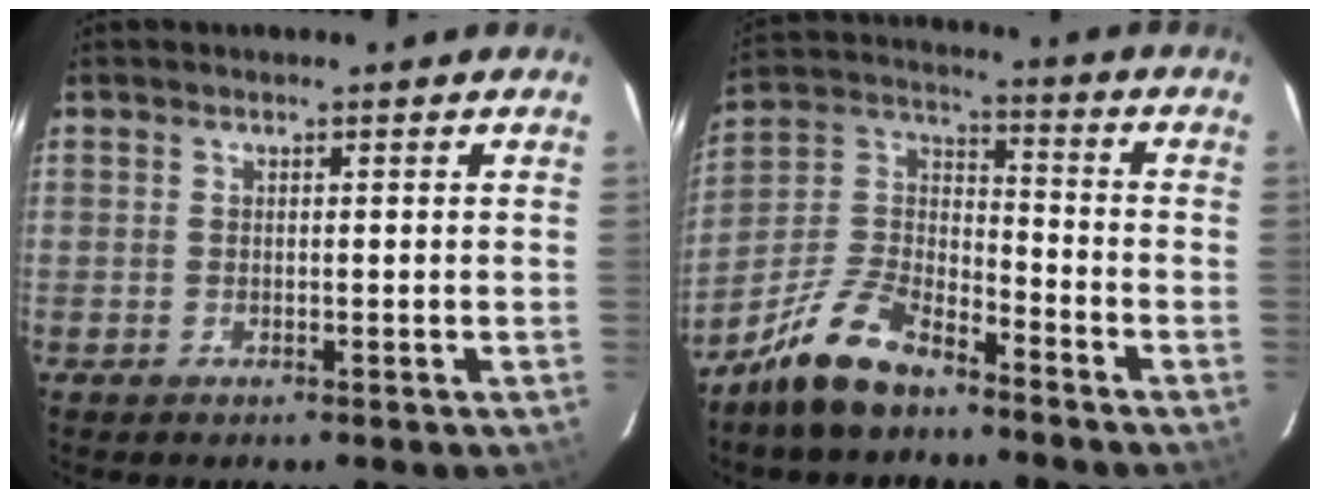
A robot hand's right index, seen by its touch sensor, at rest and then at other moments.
{"total": 12.9, "force": [-9.2, 5.4, 7.2], "torque": [-0.164, 0.022, -0.177]}